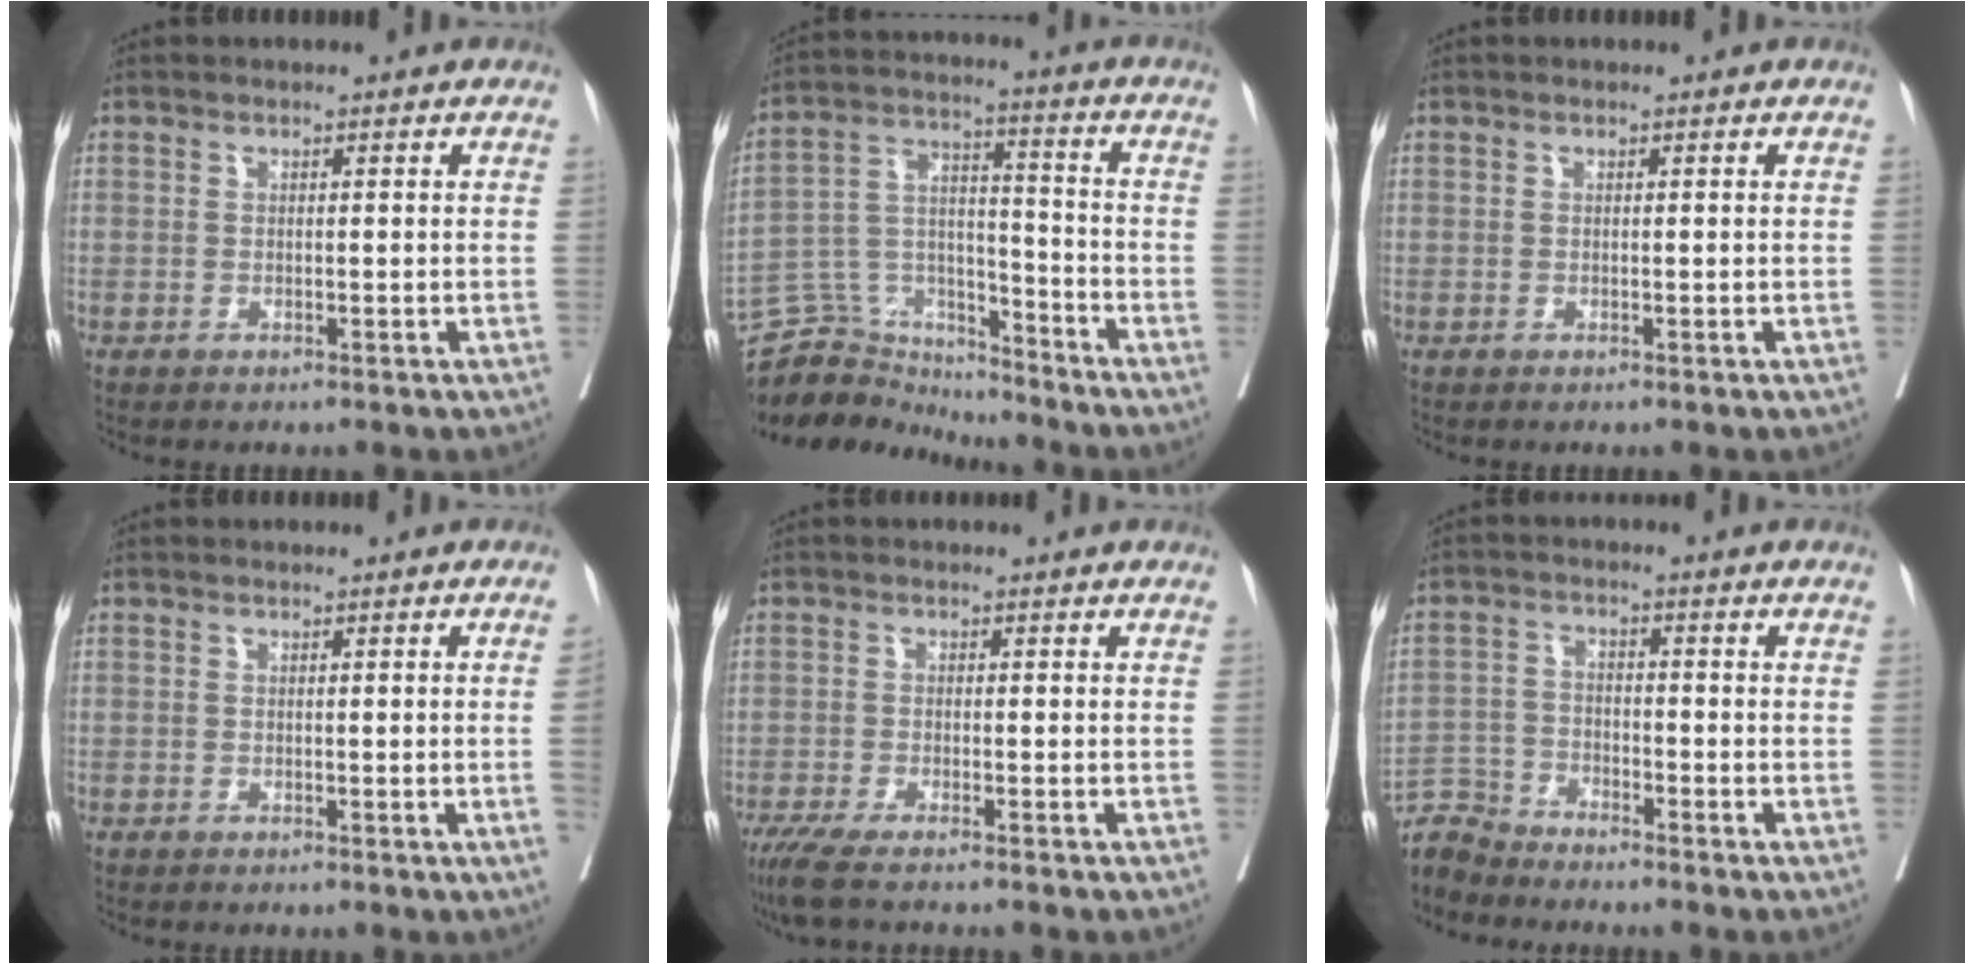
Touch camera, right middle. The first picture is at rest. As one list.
[{"total": 11.9, "force": [-11.5, 3.0, 0.4], "torque": [-0.011, 0.049, -0.206]}, {"total": 0.0}, {"total": 1.2, "force": [-0.3, -0.2, 1.1], "torque": [-0.017, -0.002, -0.004]}, {"total": 5.5, "force": [-4.5, 0.1, 3.2], "torque": [-0.054, -0.014, -0.078]}, {"total": 4.9, "force": [-4.7, 0.1, -1.2], "torque": [0.021, -0.003, -0.093]}]